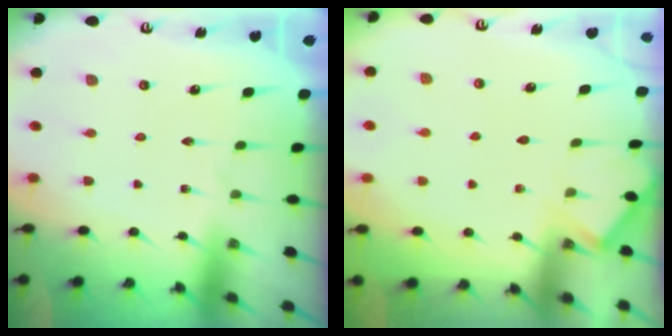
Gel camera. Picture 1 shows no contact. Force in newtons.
{"total": 3.7, "press": 3.7, "slide": 0.4}